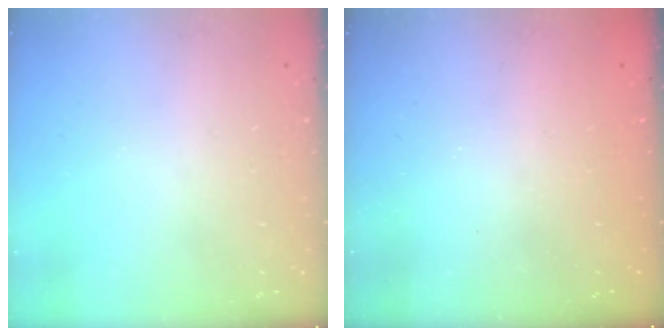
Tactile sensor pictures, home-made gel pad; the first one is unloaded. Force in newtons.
{"total": 2.5, "press": 2.4, "slide": 0.7}